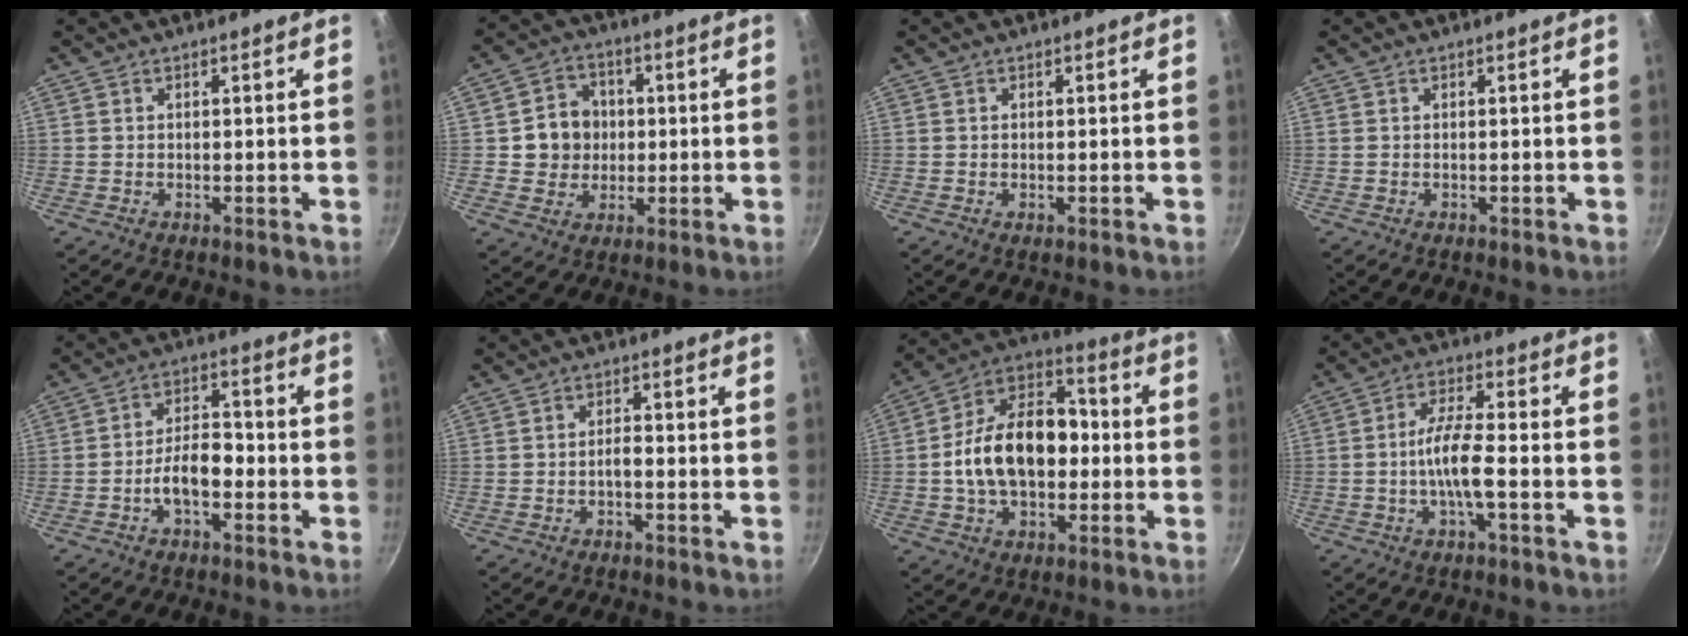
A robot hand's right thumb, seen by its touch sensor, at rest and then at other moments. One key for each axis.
{"total": 8.2, "fx": 0.5, "fy": 7.5, "fz": 3.2, "tx": -0.018, "ty": 0.010, "tz": 0.006}
{"total": 0.5, "fx": -0.1, "fy": 0.2, "fz": 0.5, "tx": -0.007, "ty": 0.000, "tz": -0.002}
{"total": 0.0}
{"total": 7.5, "fx": -2.6, "fy": 3.9, "fz": 5.8, "tx": -0.083, "ty": 0.039, "tz": -0.049}
{"total": 1.8, "fx": -0.8, "fy": 0.6, "fz": 1.5, "tx": -0.020, "ty": 0.013, "tz": -0.016}
{"total": 19.1, "fx": -1.1, "fy": 12.5, "fz": 14.4, "tx": -0.211, "ty": 0.045, "tz": -0.033}
{"total": 7.4, "fx": -1.9, "fy": 1.4, "fz": 7.0, "tx": -0.138, "ty": 0.025, "tz": -0.043}